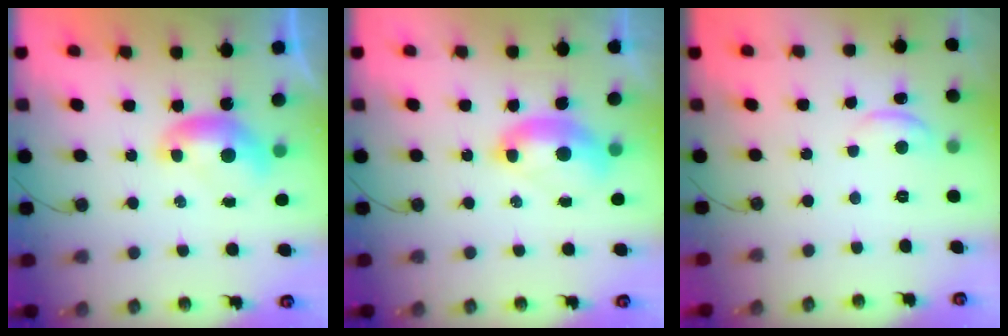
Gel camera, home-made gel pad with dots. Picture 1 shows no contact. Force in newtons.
{"total": 2.5, "press": 2.5, "slide": 0.6}
{"total": 1.1, "press": 1.0, "slide": 0.6}